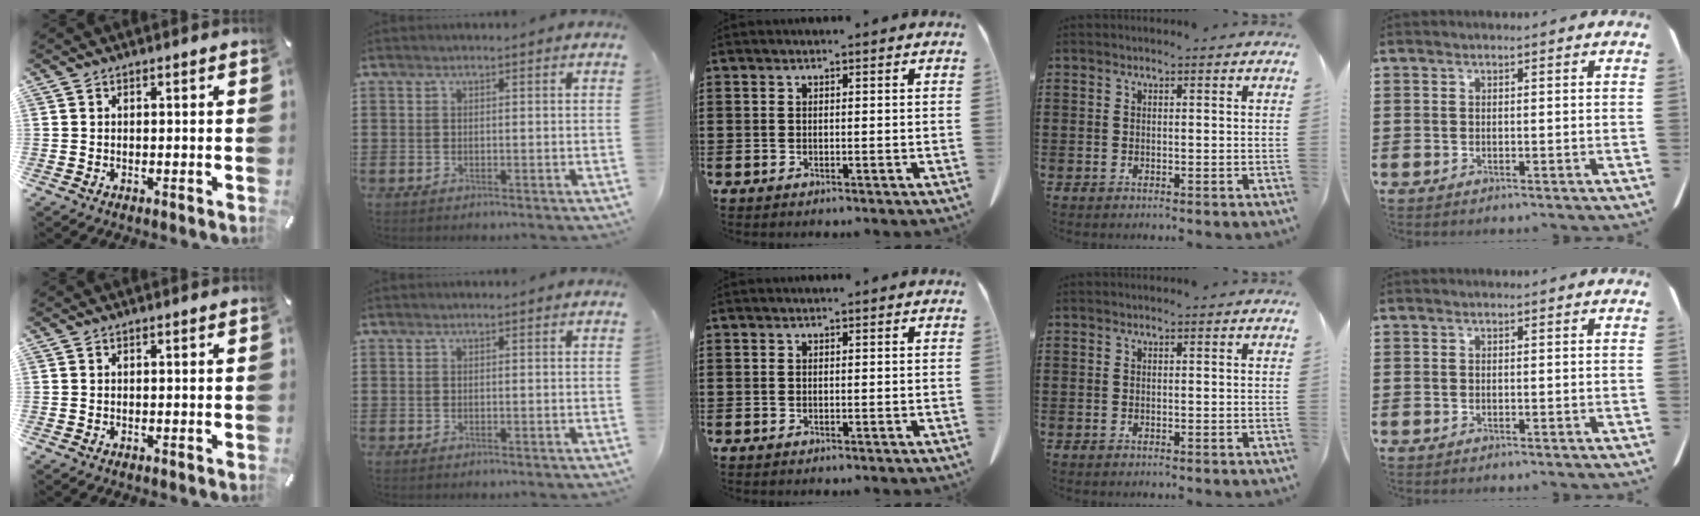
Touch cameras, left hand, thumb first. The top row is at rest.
{}